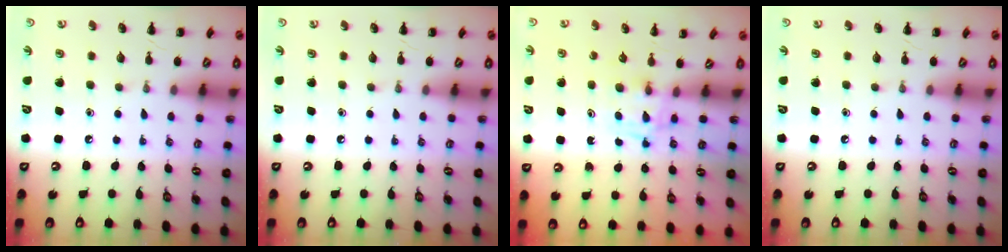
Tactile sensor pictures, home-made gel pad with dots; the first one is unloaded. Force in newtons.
{"total": 0.0}
{"total": 3.1, "press": 2.8, "slide": 1.3}
{"total": 0.0}